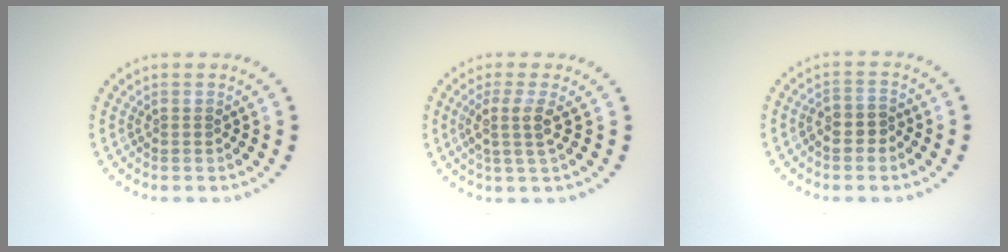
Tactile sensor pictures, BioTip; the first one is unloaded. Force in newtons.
{"total": 2.4, "press": 1.8, "slide": 1.5}
{"total": 1.5, "press": 1.3, "slide": 0.6}